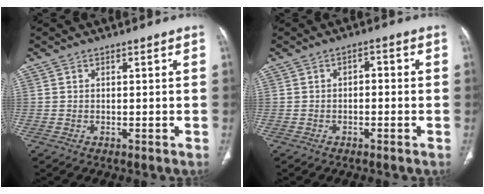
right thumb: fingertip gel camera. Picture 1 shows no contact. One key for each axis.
{"total": 2.1, "fx": -0.6, "fy": 1.4, "fz": 1.5, "tx": -0.011, "ty": 0.014, "tz": -0.017}